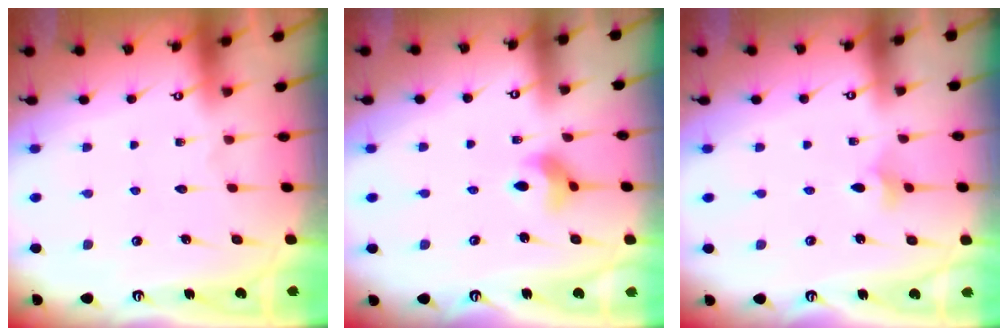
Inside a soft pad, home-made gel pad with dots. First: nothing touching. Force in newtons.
{"total": 5.7, "press": 5.7, "slide": 0.6}
{"total": 2.9, "press": 2.9, "slide": 0.5}